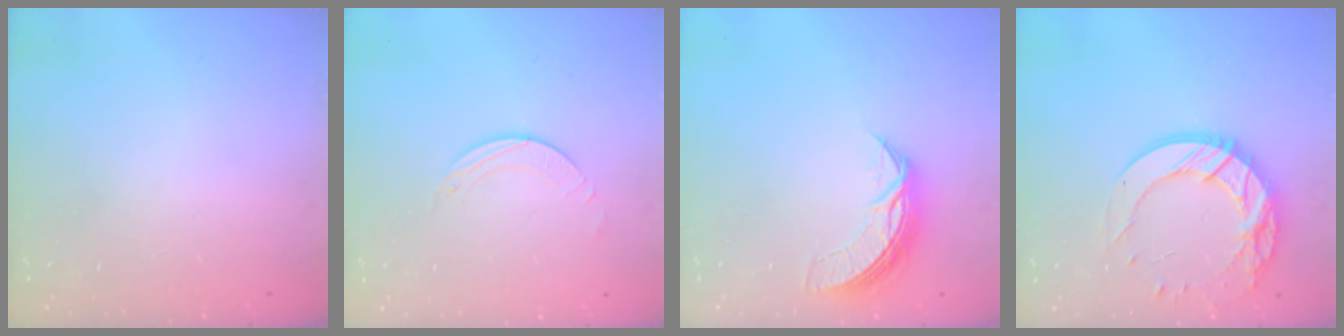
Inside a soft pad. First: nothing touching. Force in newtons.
{"total": 2.0, "press": 2.0, "slide": 0.2}
{"total": 7.7, "press": 7.7, "slide": 0.0}
{"total": 16.5, "press": 16.5, "slide": 1.4}